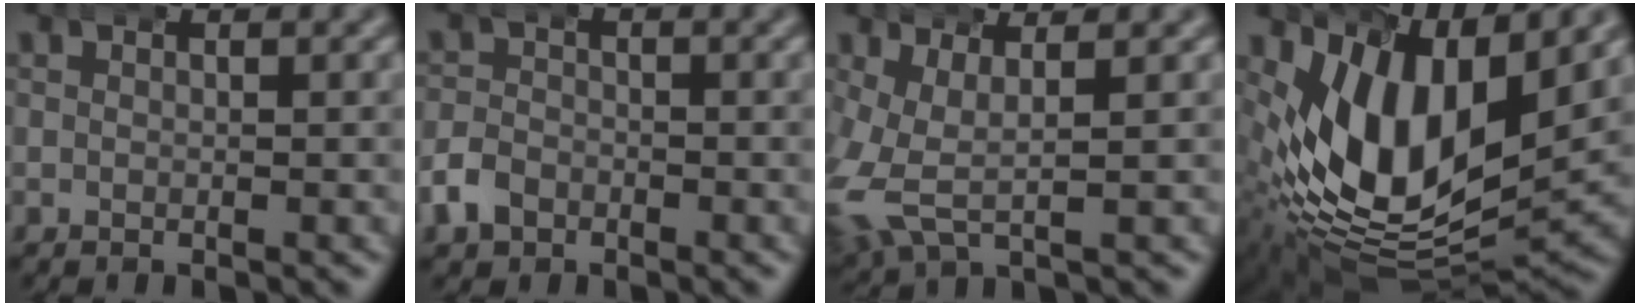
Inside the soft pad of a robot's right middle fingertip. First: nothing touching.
{"total": 2.6, "force": [-1.4, 2.0, 0.8], "torque": [-0.021, 0.005, -0.031]}
{"total": 5.8, "force": [-0.3, 4.4, 3.7], "torque": [-0.117, -0.024, 0.005]}
{"total": 15.2, "force": [0.4, 9.2, 12.1], "torque": [-0.241, -0.044, 0.031]}